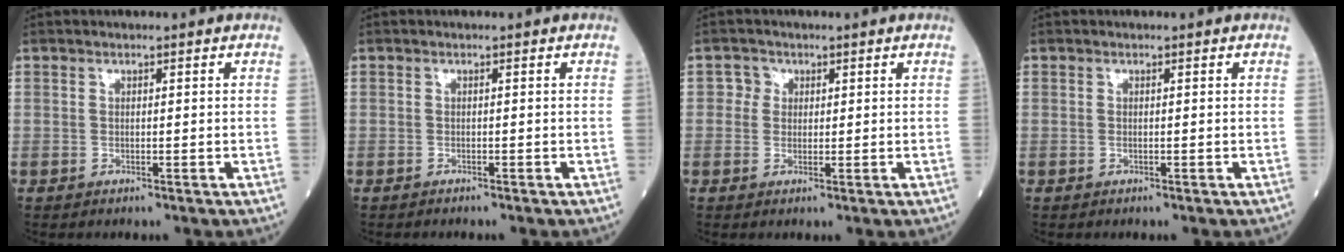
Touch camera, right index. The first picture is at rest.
{"total": 0.0}
{"total": 2.0, "force": [0.5, 1.9, 0.3], "torque": [0.003, 0.001, 0.002]}
{"total": 0.0}